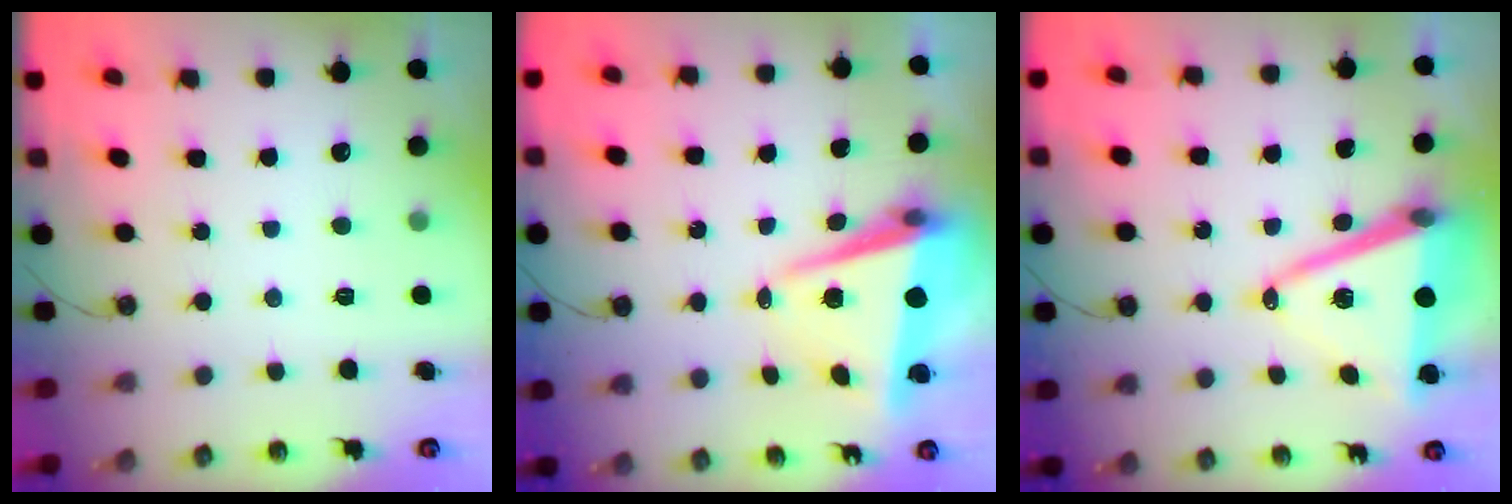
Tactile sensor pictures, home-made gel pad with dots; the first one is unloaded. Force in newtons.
{"total": 7.9, "press": 7.8, "slide": 1.6}
{"total": 15.2, "press": 14.7, "slide": 4.0}